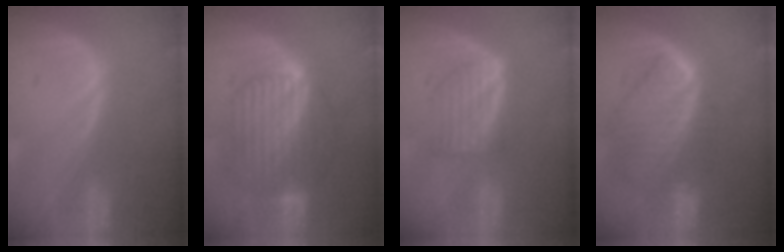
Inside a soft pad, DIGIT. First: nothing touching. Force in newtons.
{"total": 10.2, "press": 10.2, "slide": 0.8}
{"total": 5.4, "press": 5.4, "slide": 0.3}
{"total": 10.1, "press": 8.7, "slide": 5.1}